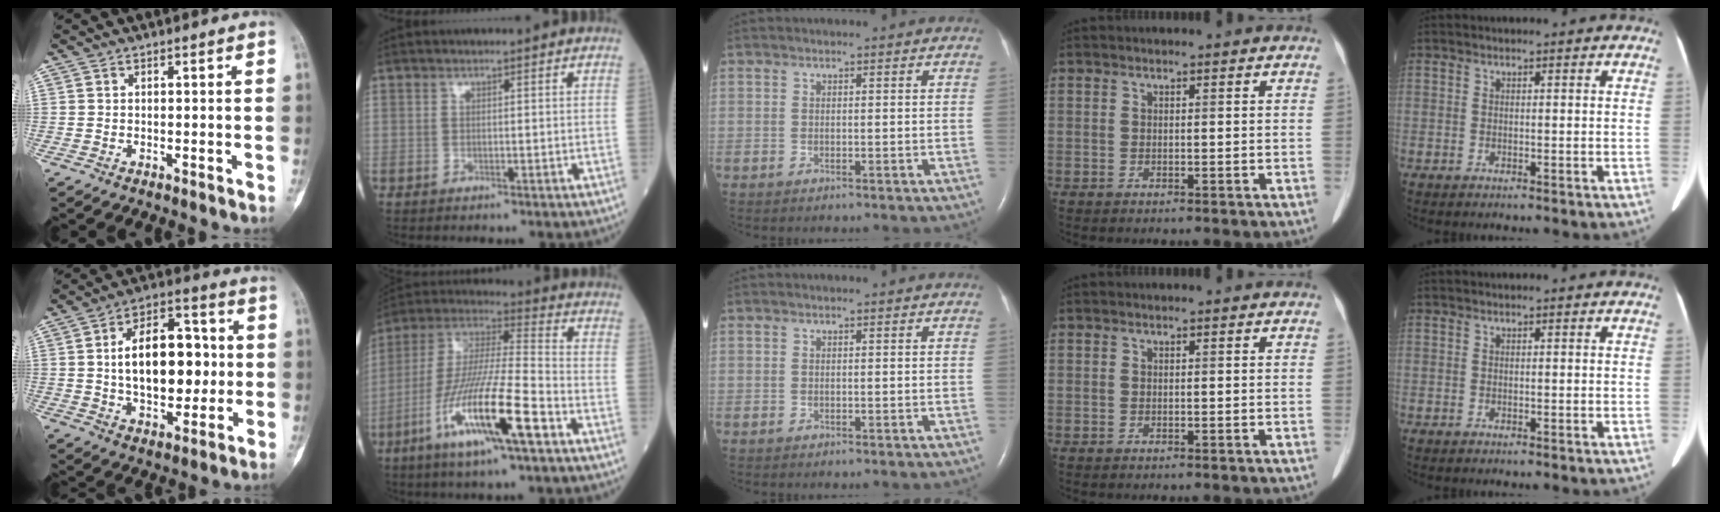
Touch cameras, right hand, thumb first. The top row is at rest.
{"thumb": {"total": 17.5, "force": [0.9, 10.3, 14.2], "torque": [-0.188, 0.022, 0.016]}, "index": {"total": 17.3, "force": [-7.8, 1.5, 15.4], "torque": [-0.305, -0.023, -0.146]}}